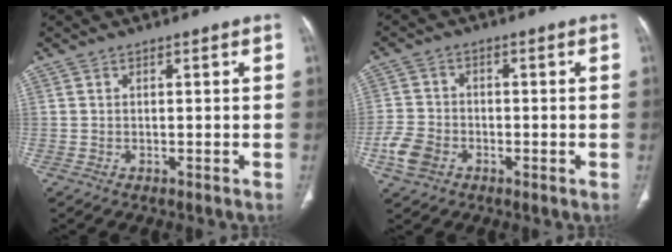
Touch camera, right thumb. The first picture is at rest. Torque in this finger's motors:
{"motor_torque": [3.23, 1.78, 0.28, -0.61, 0.07]}